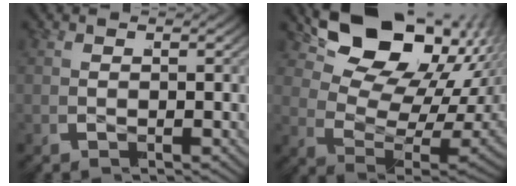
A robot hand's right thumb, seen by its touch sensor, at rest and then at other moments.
{"total": 16.5, "force": [4.3, 9.9, 12.5], "torque": [-0.227, 0.001, 0.063]}